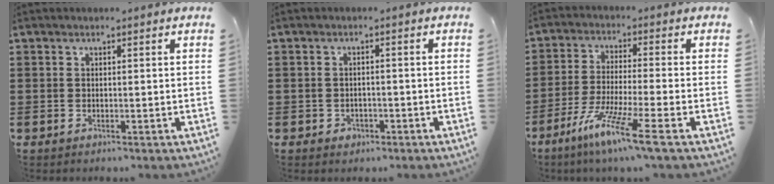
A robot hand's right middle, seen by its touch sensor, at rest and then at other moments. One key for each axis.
{"total": 1.1, "fx": -0.7, "fy": 0.8, "fz": 0.3, "tx": -0.009, "ty": 0.001, "tz": -0.016}
{"total": 8.6, "fx": -6.0, "fy": -0.2, "fz": 6.2, "tx": -0.133, "ty": -0.014, "tz": -0.118}